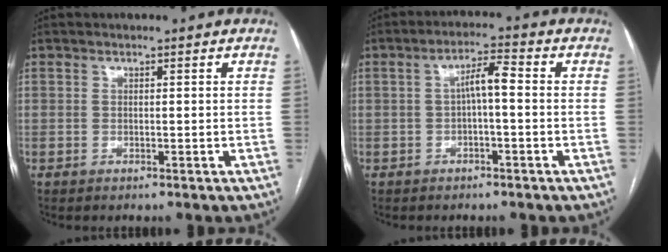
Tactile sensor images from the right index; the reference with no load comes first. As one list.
[{"total": 4.4, "force": [-0.1, 0.8, 4.3], "torque": [-0.073, 0.018, -0.002]}]